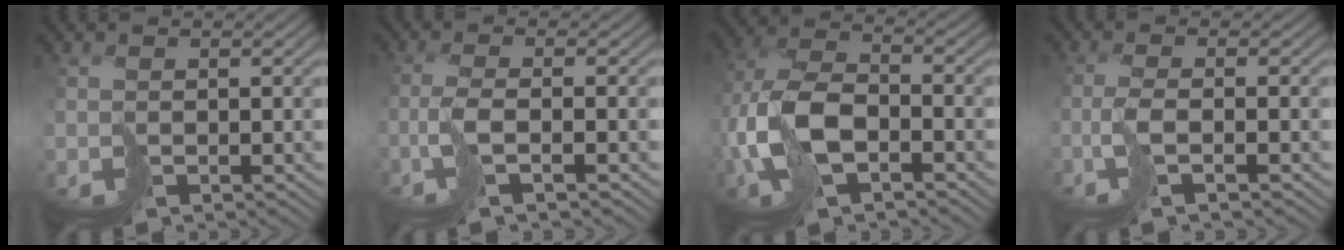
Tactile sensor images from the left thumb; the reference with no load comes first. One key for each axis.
{"total": 3.0, "fx": -0.7, "fy": 0.2, "fz": 2.9, "tx": -0.049, "ty": 0.006, "tz": -0.029}
{"total": 10.1, "fx": -2.4, "fy": 5.7, "fz": 8.0, "tx": -0.206, "ty": -0.003, "tz": -0.056}
{"total": 2.6, "fx": -0.5, "fy": 0.1, "fz": 2.5, "tx": -0.043, "ty": 0.006, "tz": -0.026}